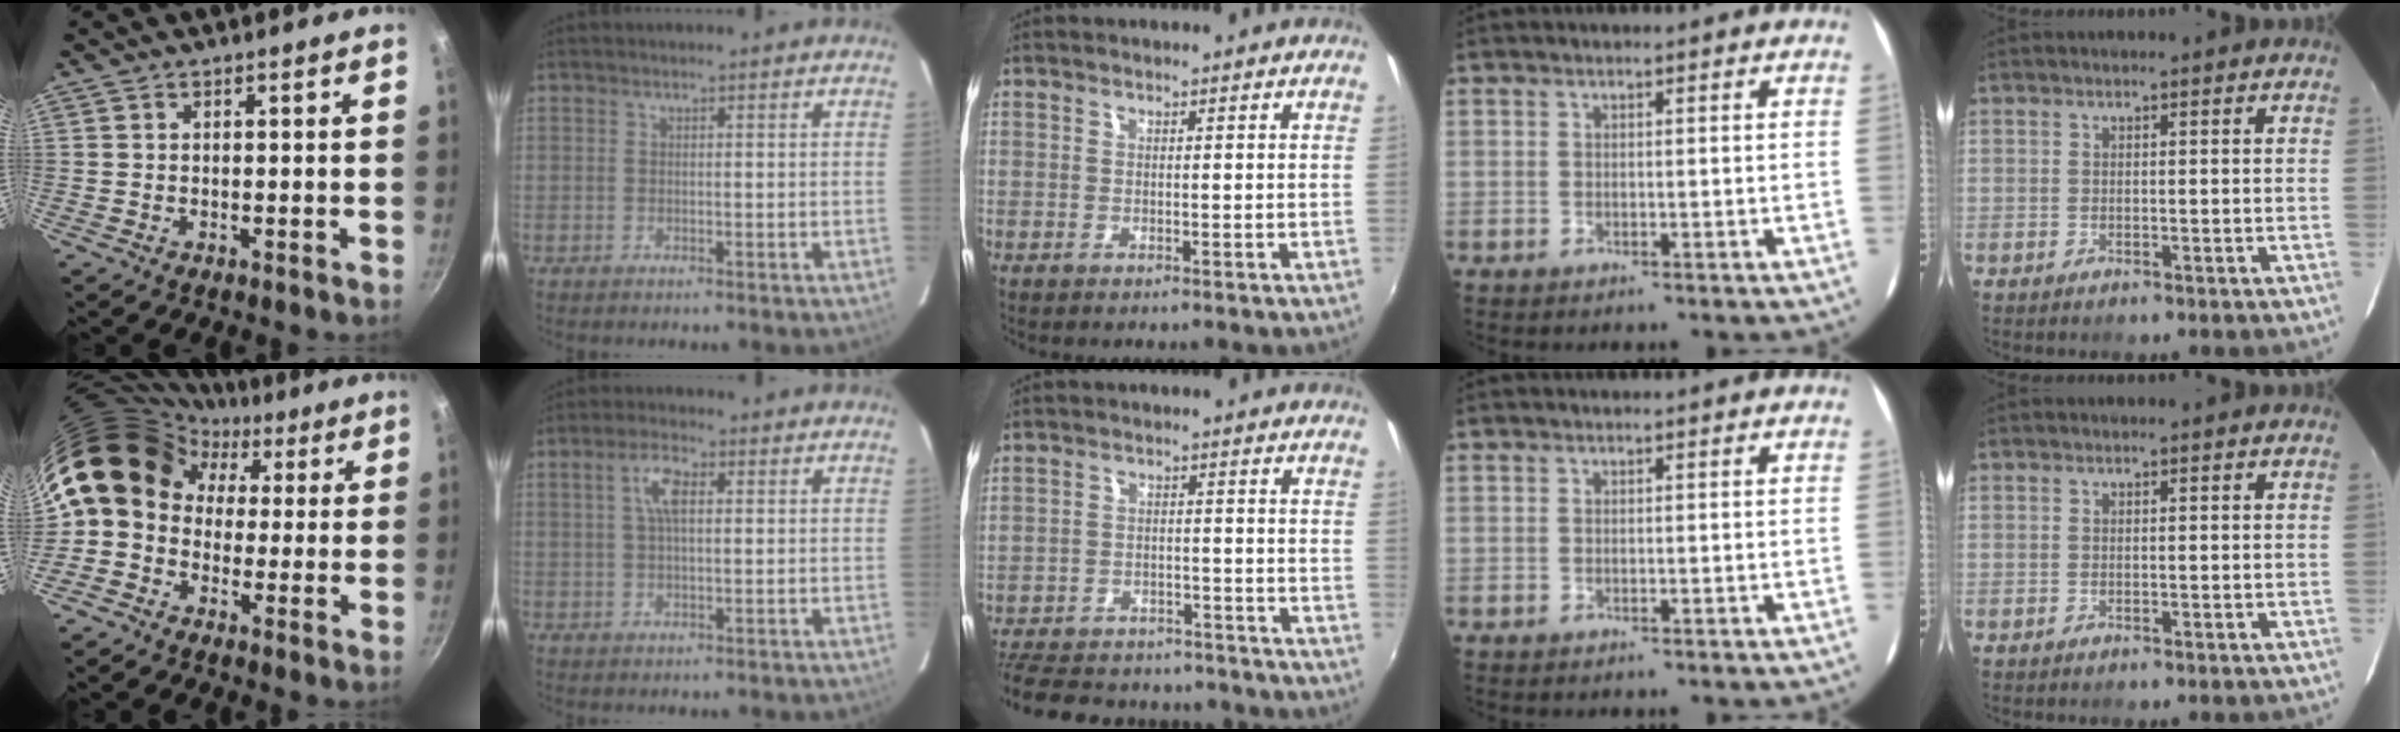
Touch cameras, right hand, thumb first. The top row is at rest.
{"thumb": {"total": 15.3, "force": [1.7, 12.8, 8.2], "torque": [-0.122, 0.052, 0.005]}, "index": {"total": 4.6, "force": [1.1, 1.8, 4.0], "torque": [-0.080, 0.012, 0.022]}, "middle": {"total": 22.1, "force": [-18.4, 9.0, 8.3], "torque": [-0.195, 0.022, -0.242]}}